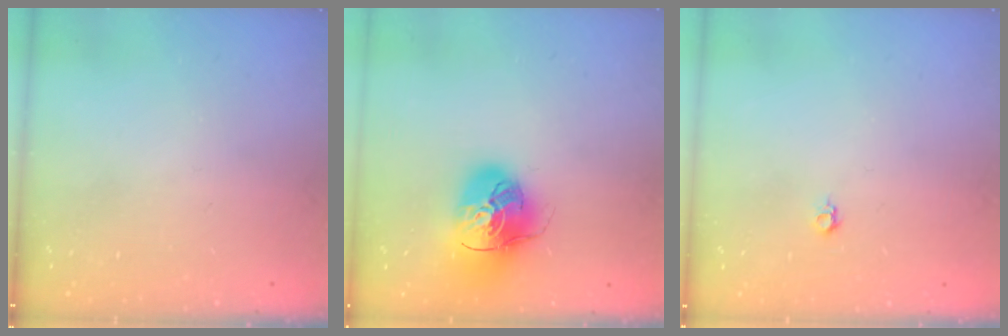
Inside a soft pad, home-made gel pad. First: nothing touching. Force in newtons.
{"total": 16.4, "press": 16.2, "slide": 2.5}
{"total": 4.0, "press": 4.0, "slide": 0.6}